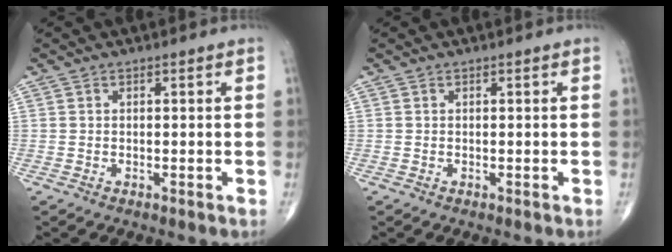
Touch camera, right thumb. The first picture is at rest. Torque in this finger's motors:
{"motor_torque": [-0.15, -0.02, 0.28, -0.09, -0.02]}